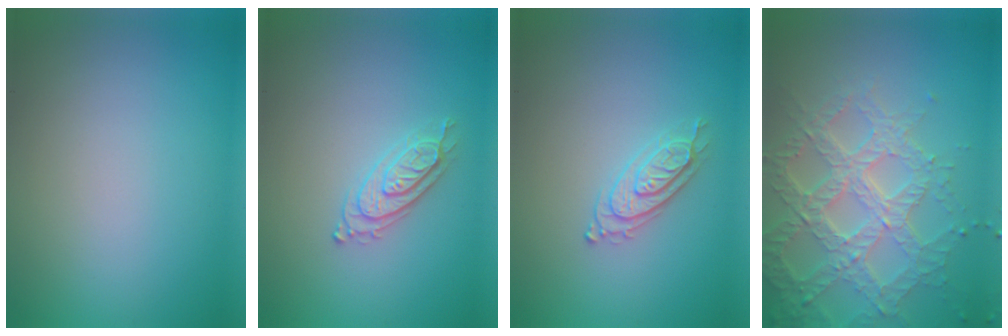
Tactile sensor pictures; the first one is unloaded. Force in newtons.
{"total": 2.2, "press": 2.2, "slide": 0.4}
{"total": 2.2, "press": 2.2, "slide": 0.4}
{"total": 7.1, "press": 5.1, "slide": 4.9}